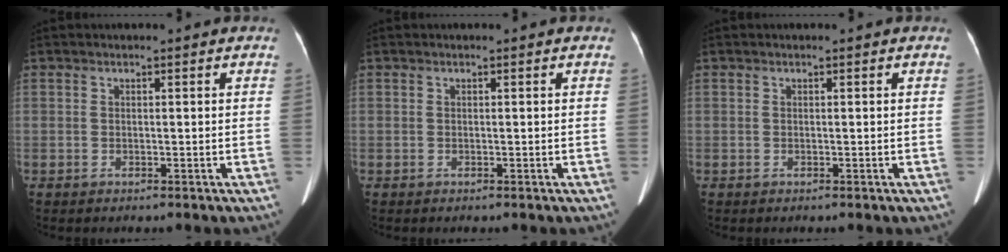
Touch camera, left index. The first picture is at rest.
{"total": 0.0}
{"total": 0.0}